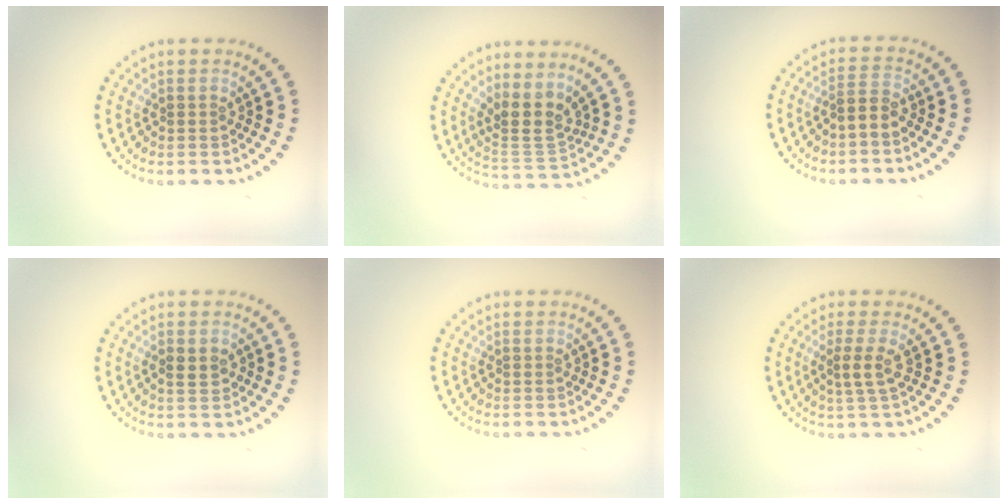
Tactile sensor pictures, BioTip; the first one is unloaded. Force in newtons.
{"total": 3.4, "press": 2.5, "slide": 2.3}
{"total": 1.8, "press": 1.5, "slide": 0.9}
{"total": 1.3, "press": 1.3, "slide": 0.1}
{"total": 0.0}
{"total": 1.7, "press": 1.5, "slide": 0.9}